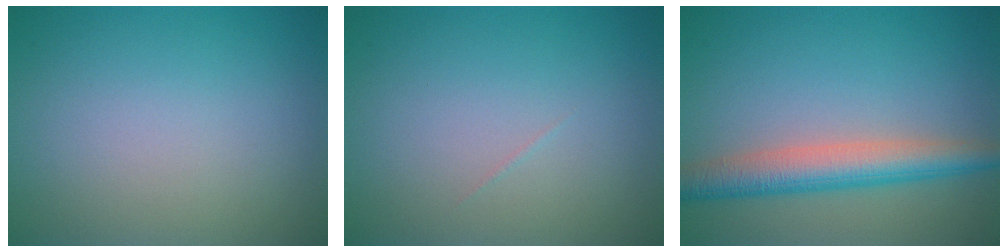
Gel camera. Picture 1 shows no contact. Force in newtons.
{"total": 0.0}
{"total": 5.1, "press": 5.1, "slide": 0.2}